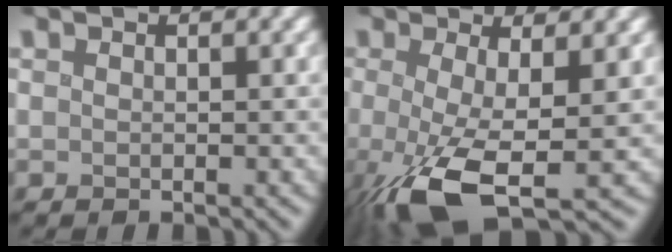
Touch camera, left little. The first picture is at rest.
{"total": 8.3, "force": [-2.9, 2.5, 7.3], "torque": [-0.150, -0.022, -0.047]}